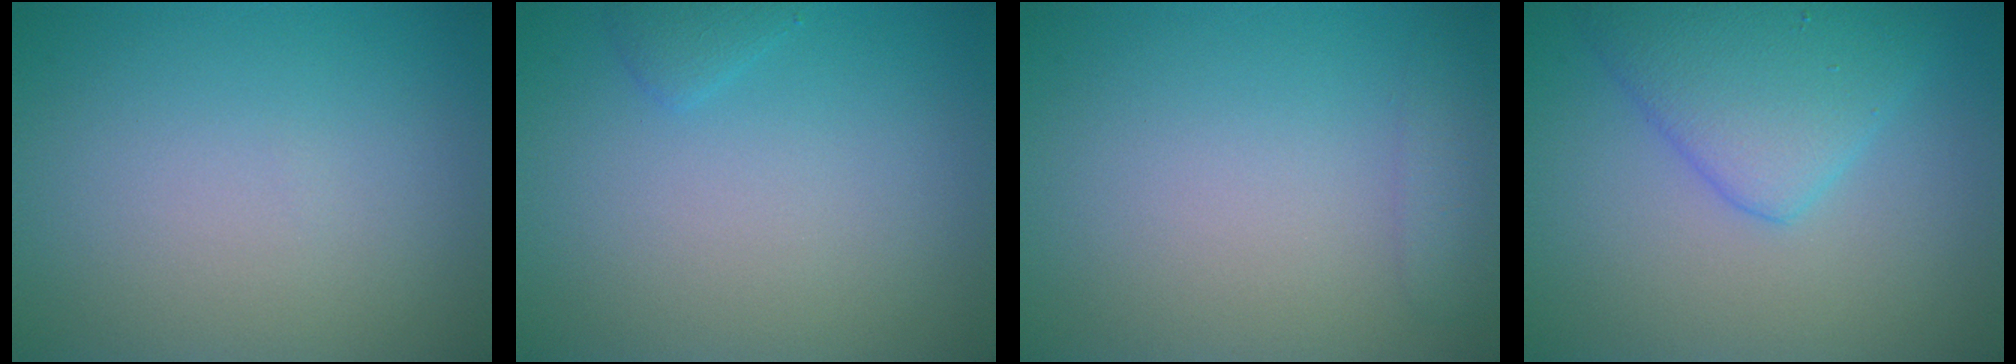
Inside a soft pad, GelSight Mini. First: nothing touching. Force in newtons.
{"total": 0.9, "press": 0.9, "slide": 0.1}
{"total": 1.5, "press": 1.5, "slide": 0.1}
{"total": 4.6, "press": 4.6, "slide": 0.2}